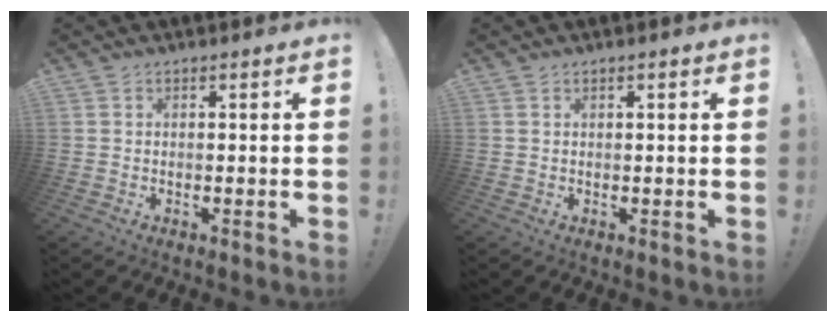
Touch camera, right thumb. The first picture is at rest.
{"total": 0.6, "force": [0.4, 0.0, 0.5], "torque": [-0.009, 0.000, 0.006]}